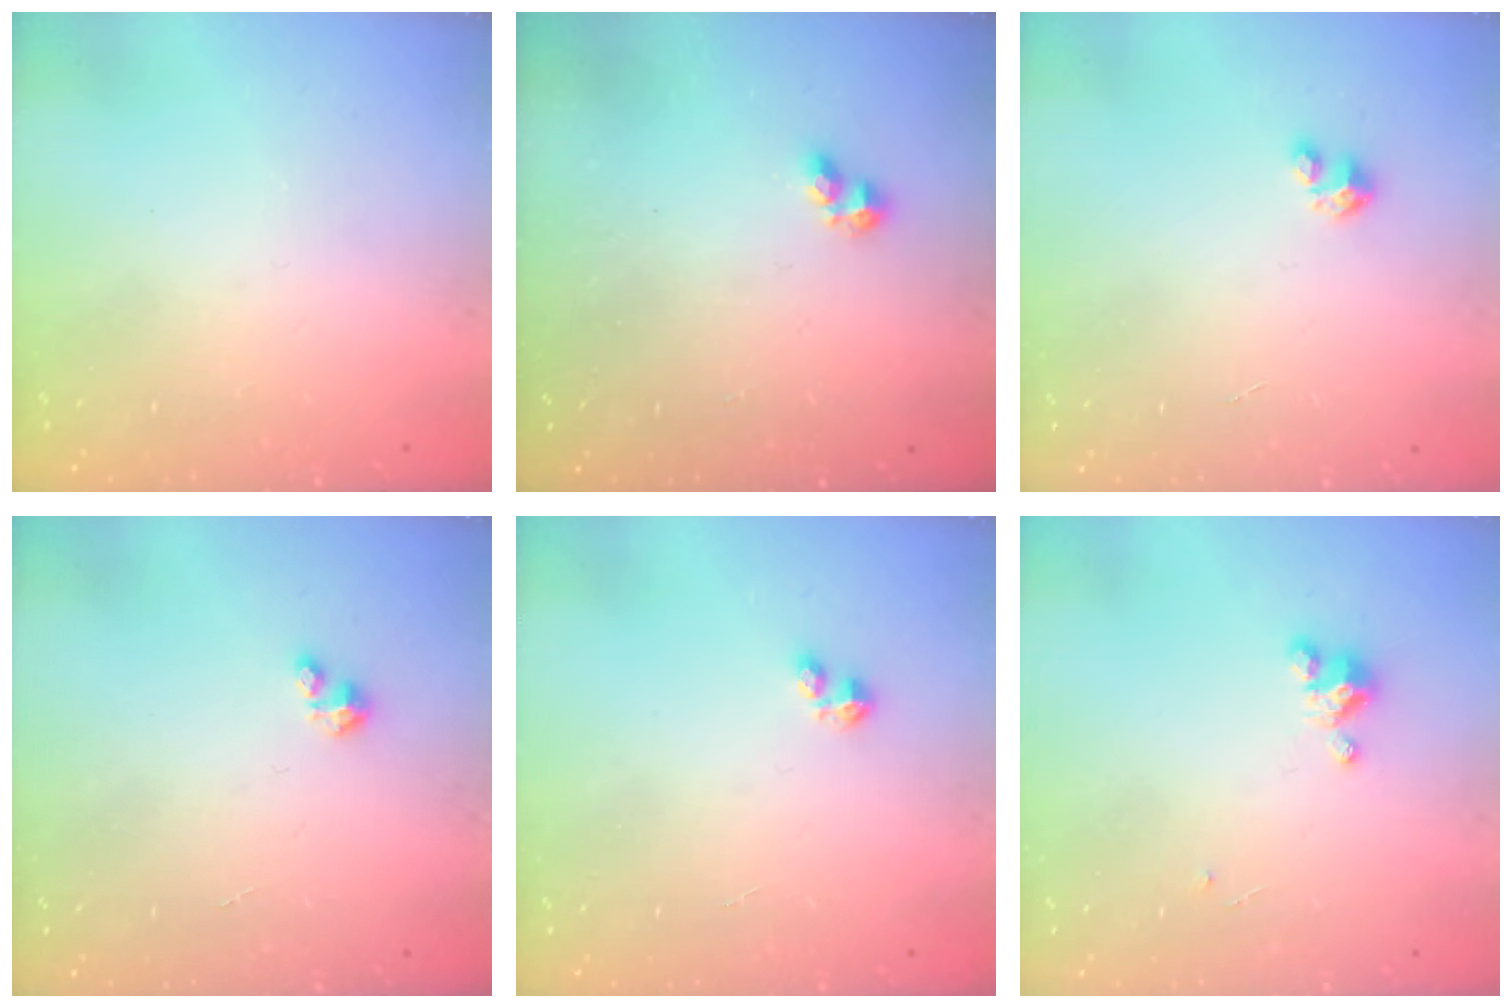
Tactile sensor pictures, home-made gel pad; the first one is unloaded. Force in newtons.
{"total": 1.8, "press": 1.7, "slide": 0.5}
{"total": 1.8, "press": 1.8, "slide": 0.1}
{"total": 1.2, "press": 1.2, "slide": 0.2}
{"total": 2.4, "press": 2.4, "slide": 0.3}
{"total": 2.7, "press": 2.7, "slide": 0.3}